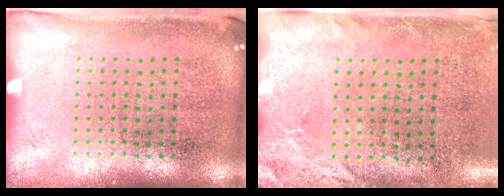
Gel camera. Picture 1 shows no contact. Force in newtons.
{"total": 2.6, "press": 2.1, "slide": 1.5}